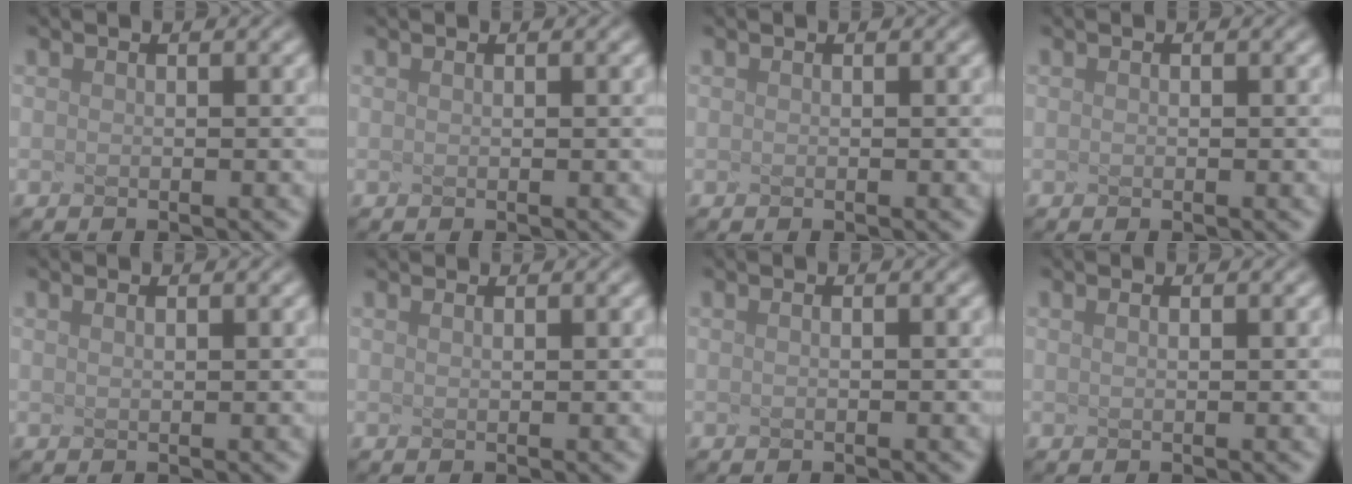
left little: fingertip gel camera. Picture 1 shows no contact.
{"total": 0.5, "force": [0.3, 0.3, 0.4], "torque": [-0.001, 0.008, -0.001]}
{"total": 0.0}
{"total": 0.0}
{"total": 0.6, "force": [0.4, 0.1, 0.5], "torque": [-0.005, 0.004, 0.003]}
{"total": 0.7, "force": [0.6, 0.2, 0.4], "torque": [-0.001, 0.009, 0.005]}
{"total": 0.6, "force": [0.0, 0.3, 0.5], "torque": [-0.005, 0.008, -0.002]}
{"total": 0.7, "force": [0.3, 0.3, 0.6], "torque": [-0.007, 0.008, 0.000]}